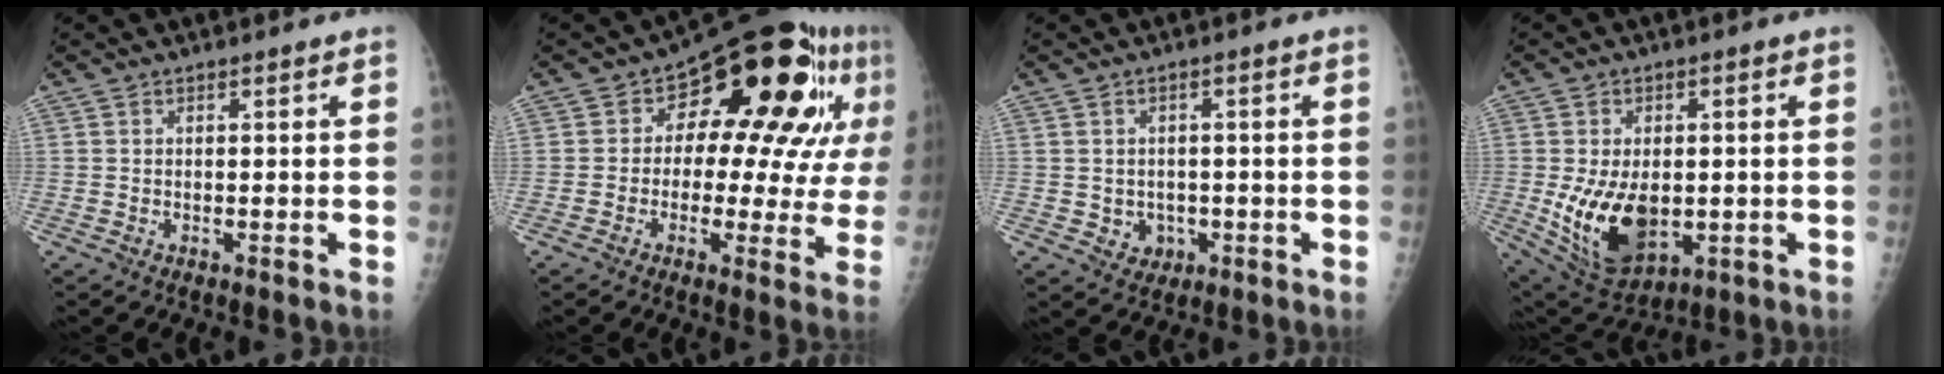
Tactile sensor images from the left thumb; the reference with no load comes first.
{"total": 21.0, "force": [6.6, 10.8, 16.8], "torque": [-0.166, 0.011, 0.080]}
{"total": 4.0, "force": [-0.9, 3.6, 1.6], "torque": [-0.001, 0.005, -0.005]}
{"total": 14.2, "force": [-2.0, 8.7, 11.0], "torque": [-0.174, -0.010, -0.008]}